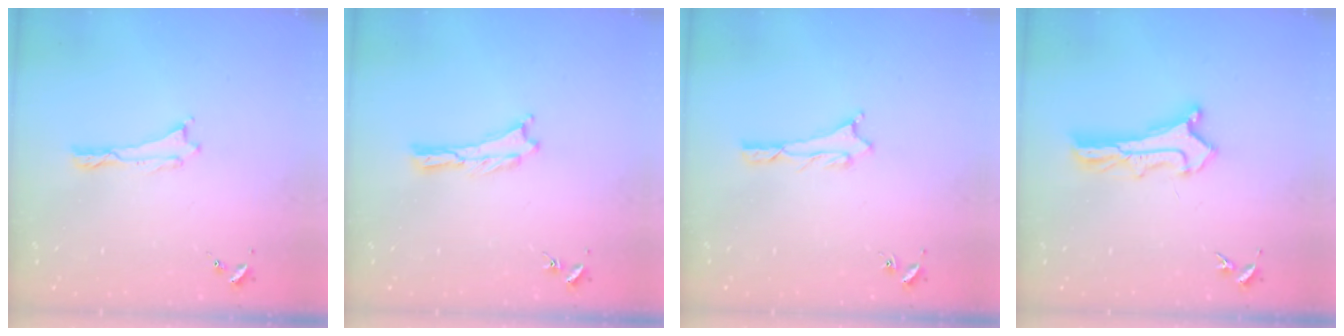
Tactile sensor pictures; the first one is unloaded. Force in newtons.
{"total": 0.0}
{"total": 0.9, "press": 0.8, "slide": 0.1}
{"total": 2.6, "press": 2.6, "slide": 0.2}